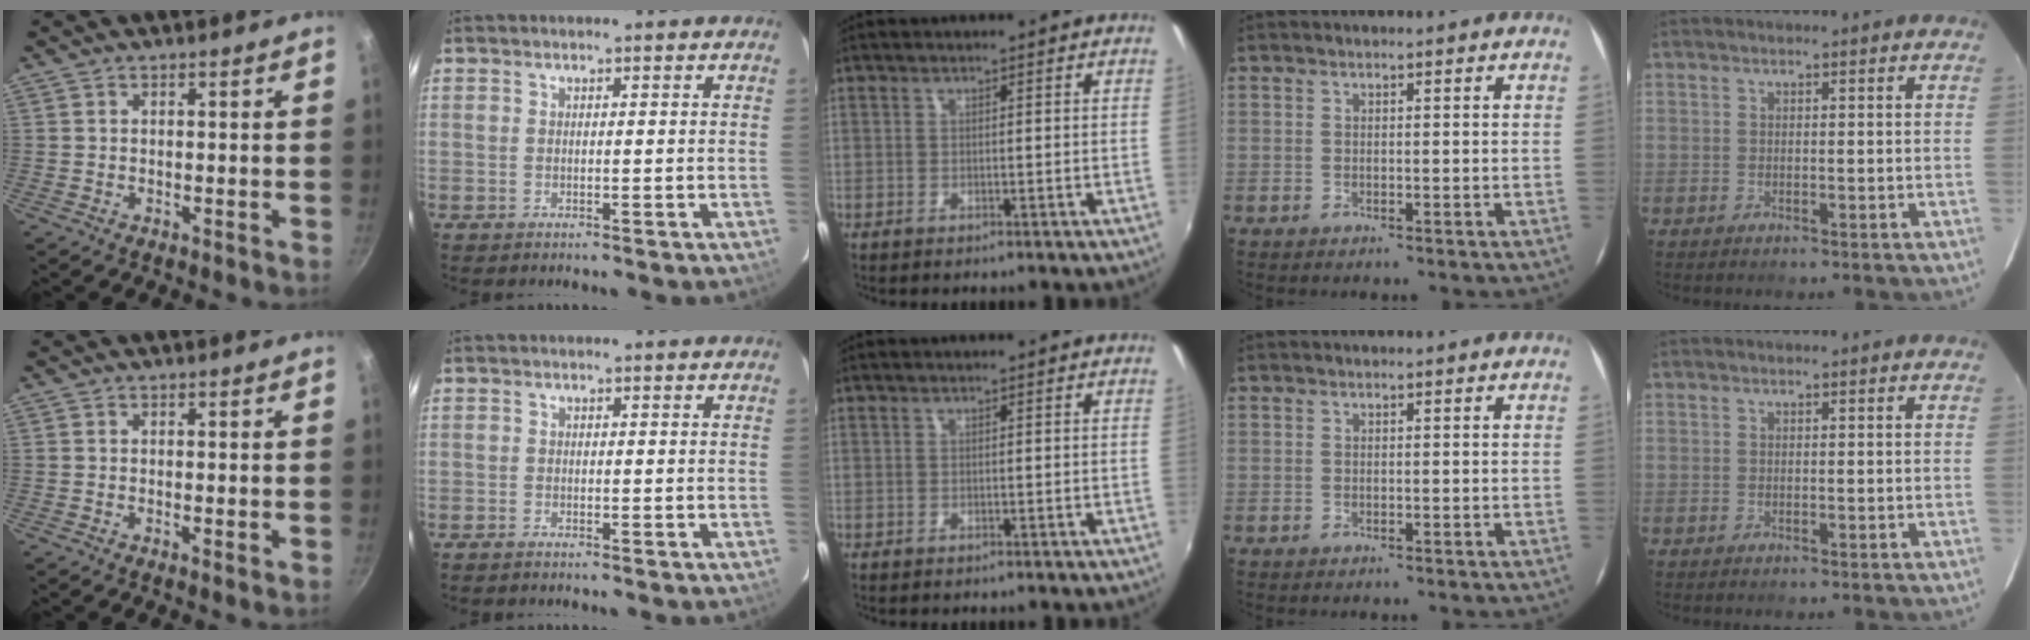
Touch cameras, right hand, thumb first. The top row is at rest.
{"thumb": {"total": 1.0, "force": [-0.2, 0.2, 0.9], "torque": [-0.016, -0.002, -0.005]}, "index": {"total": 0.7, "force": [-0.7, 0.1, 0.1], "torque": [-0.006, -0.002, -0.014]}}